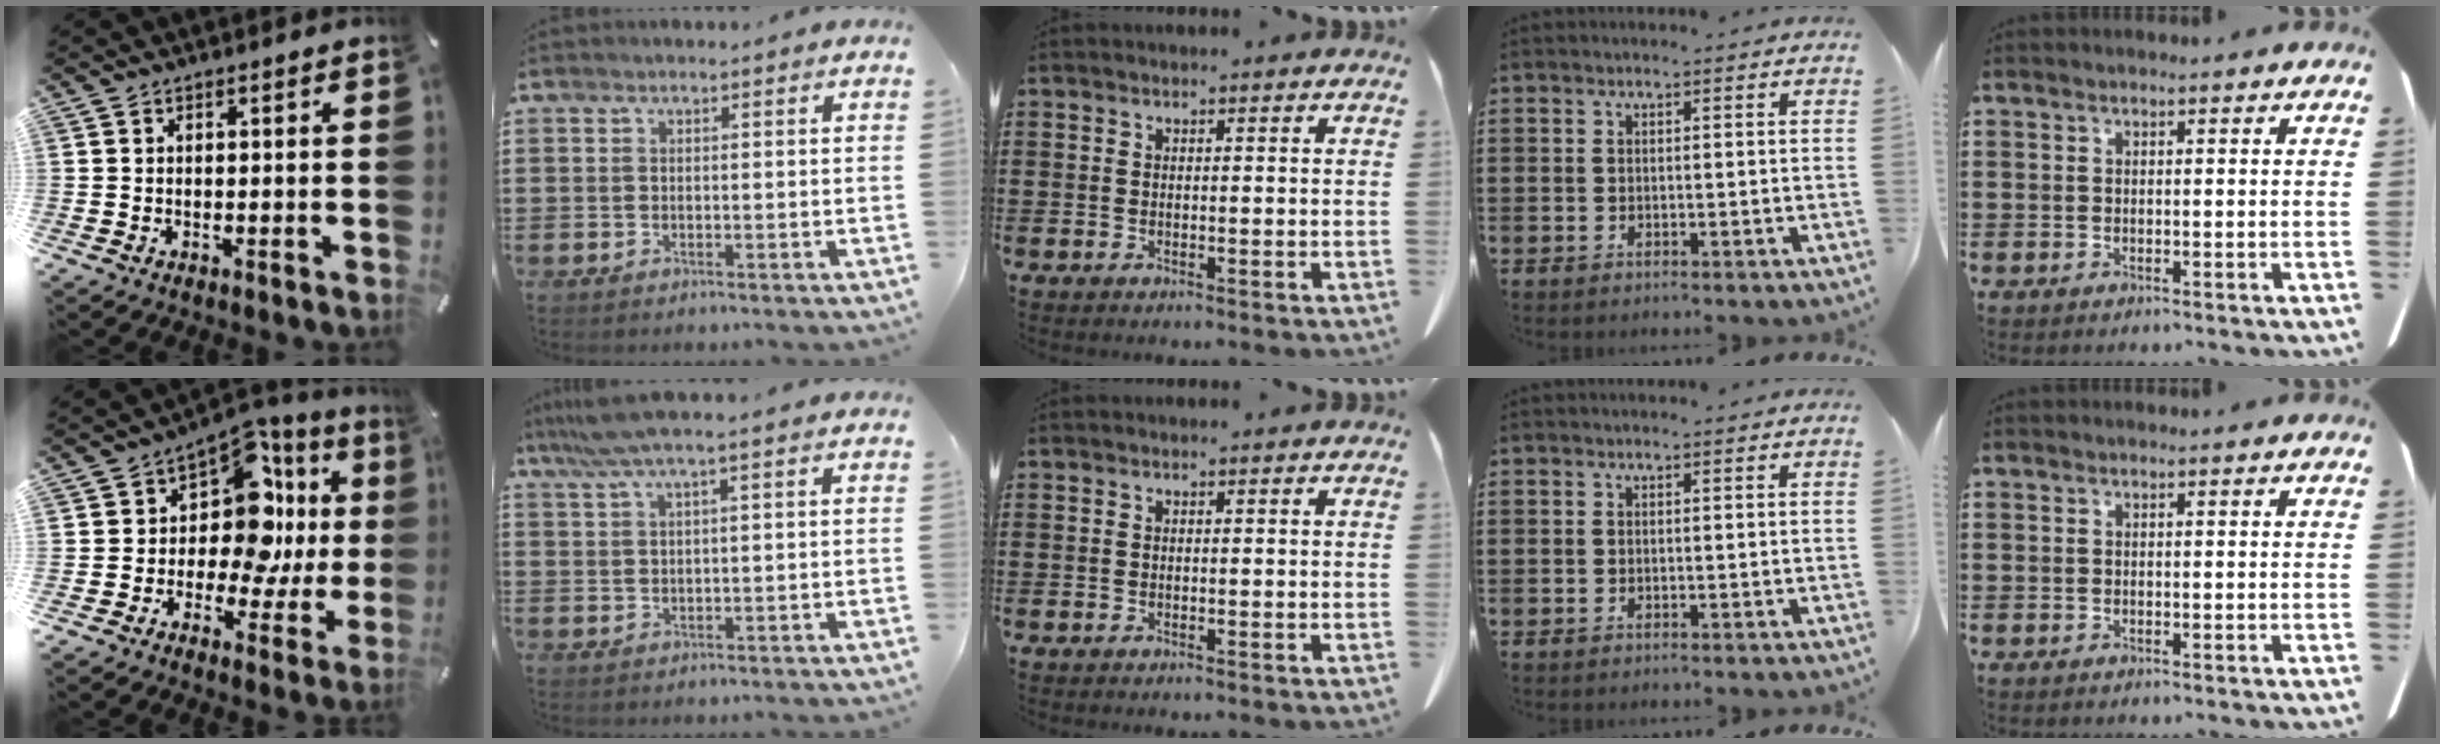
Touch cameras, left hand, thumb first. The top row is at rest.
{"thumb": {"total": 14.0, "force": [3.2, 9.1, 10.1], "torque": [-0.152, -0.040, 0.052]}, "index": {"total": 4.6, "force": [2.7, -0.1, 3.8], "torque": [-0.086, -0.001, 0.046]}}